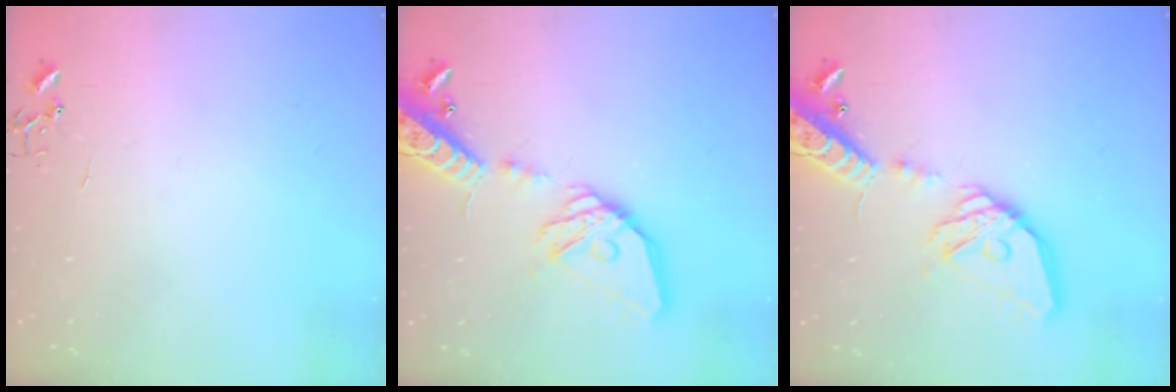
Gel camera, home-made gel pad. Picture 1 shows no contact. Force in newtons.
{"total": 21.3, "press": 20.9, "slide": 3.7}
{"total": 21.3, "press": 20.9, "slide": 3.7}